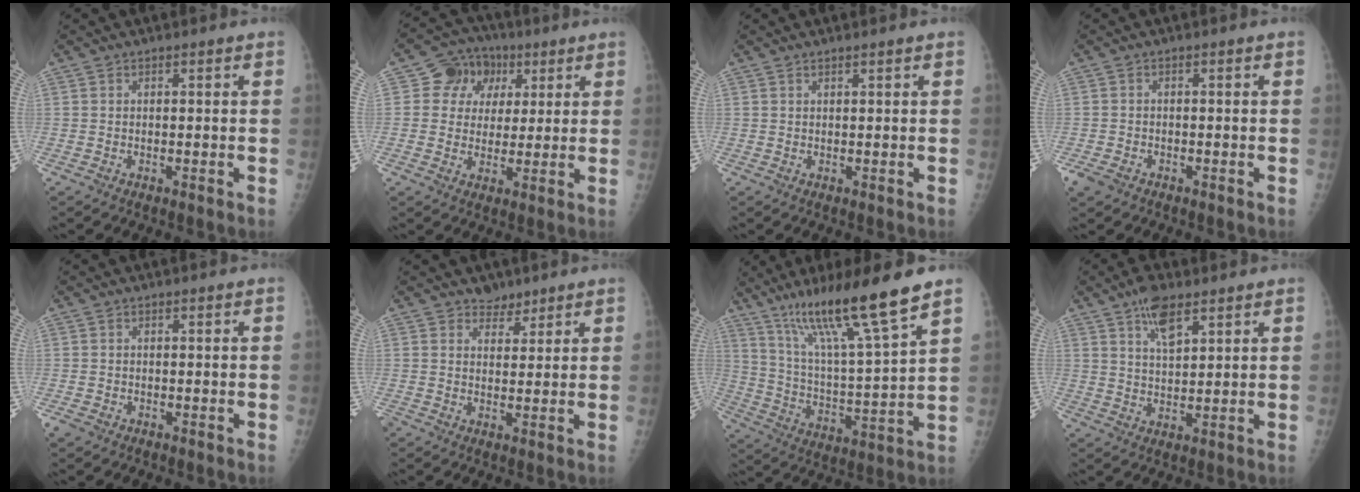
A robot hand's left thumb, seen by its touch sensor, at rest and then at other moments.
{"total": 9.5, "force": [3.1, 8.4, 3.4], "torque": [-0.012, -0.001, 0.044]}
{"total": 0.7, "force": [0.6, 0.1, 0.4], "torque": [-0.004, -0.002, 0.011]}
{"total": 2.9, "force": [-1.7, 1.9, 1.3], "torque": [-0.026, 0.001, -0.029]}
{"total": 1.6, "force": [-0.8, 1.2, 0.6], "torque": [-0.013, 0.000, -0.016]}
{"total": 3.4, "force": [2.4, 2.3, 0.3], "torque": [0.020, -0.015, 0.034]}
{"total": 18.4, "force": [12.8, 0.9, 13.2], "torque": [-0.215, -0.063, 0.226]}
{"total": 6.8, "force": [4.1, 2.8, 4.7], "torque": [-0.068, -0.018, 0.072]}